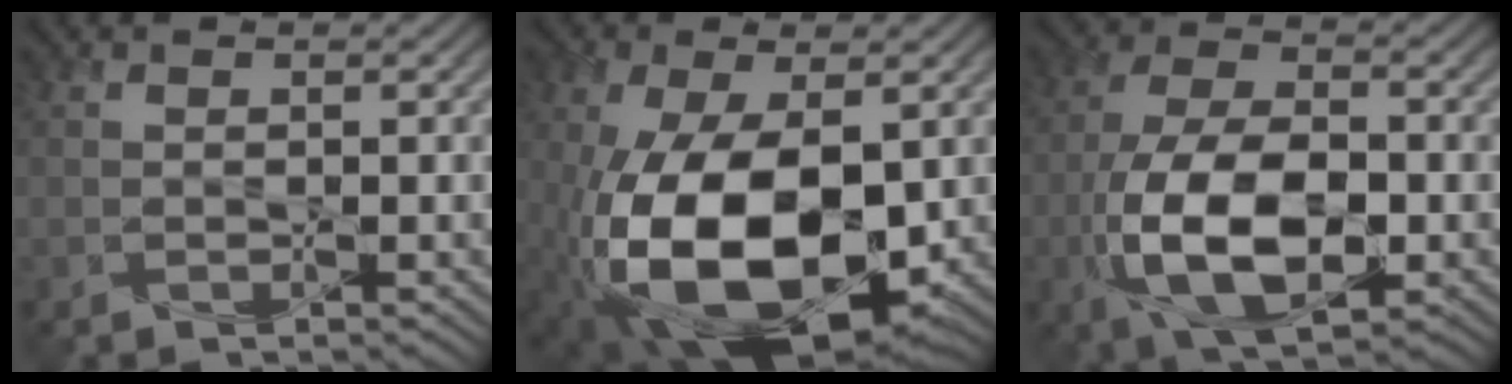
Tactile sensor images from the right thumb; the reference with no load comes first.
{"total": 15.8, "force": [-3.3, 8.8, 12.7], "torque": [-0.273, -0.039, -0.049]}
{"total": 12.6, "force": [-3.8, 6.2, 10.3], "torque": [-0.219, -0.014, -0.076]}